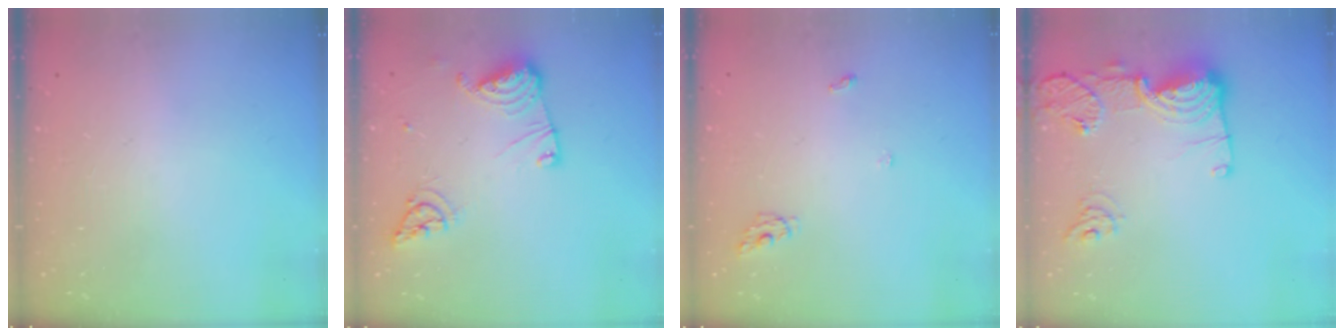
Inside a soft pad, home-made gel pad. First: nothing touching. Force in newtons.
{"total": 12.6, "press": 12.5, "slide": 1.5}
{"total": 4.4, "press": 4.4, "slide": 0.3}
{"total": 17.1, "press": 17.0, "slide": 1.7}